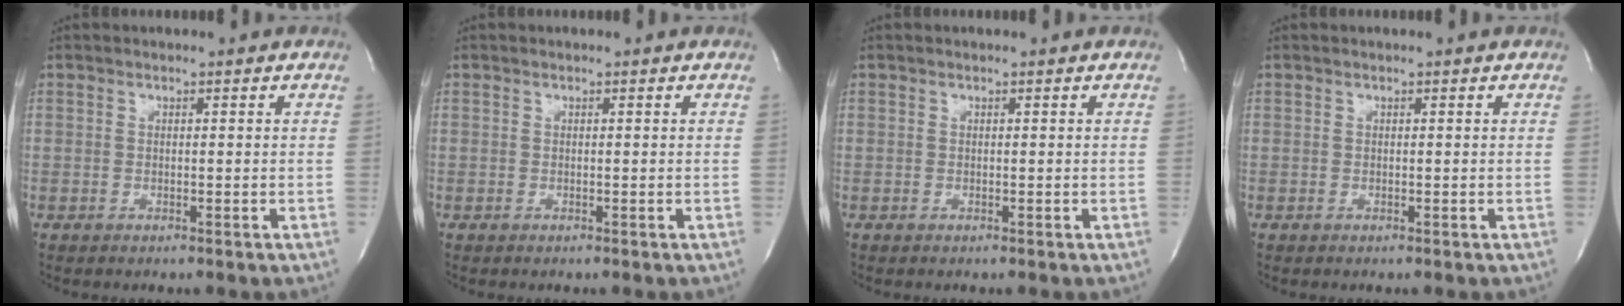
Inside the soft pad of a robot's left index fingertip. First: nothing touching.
{"total": 0.0}
{"total": 0.0}
{"total": 0.0}